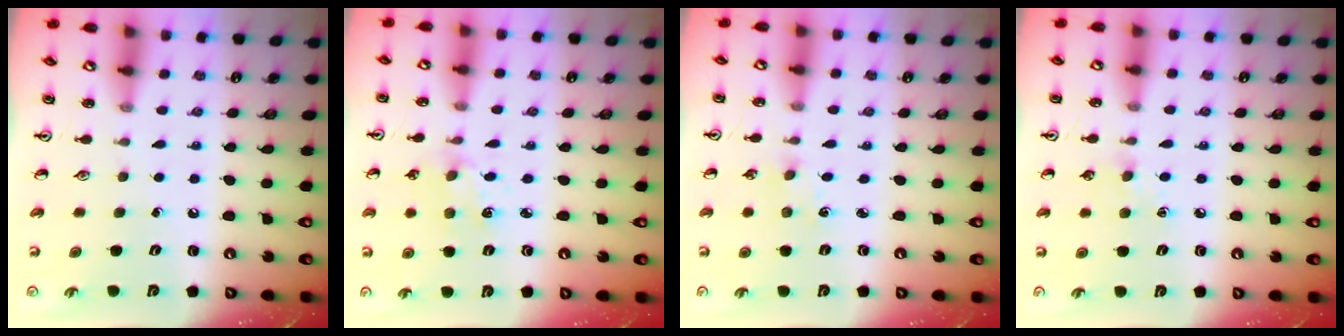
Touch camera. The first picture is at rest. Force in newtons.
{"total": 2.8, "press": 2.7, "slide": 0.4}
{"total": 1.2, "press": 1.2, "slide": 0.3}
{"total": 5.2, "press": 5.1, "slide": 0.8}